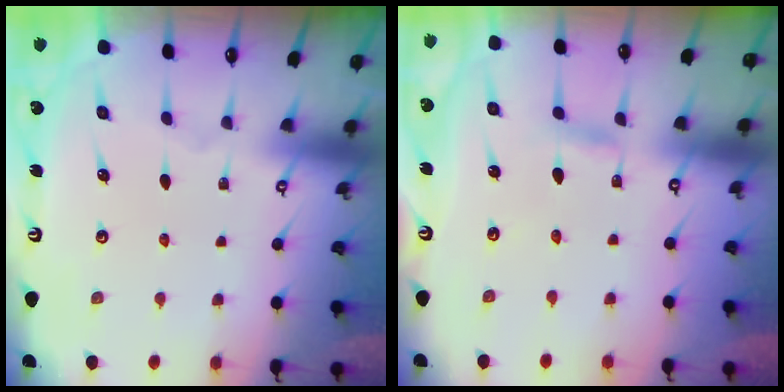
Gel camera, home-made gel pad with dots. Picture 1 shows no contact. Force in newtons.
{"total": 2.2, "press": 2.2, "slide": 0.2}